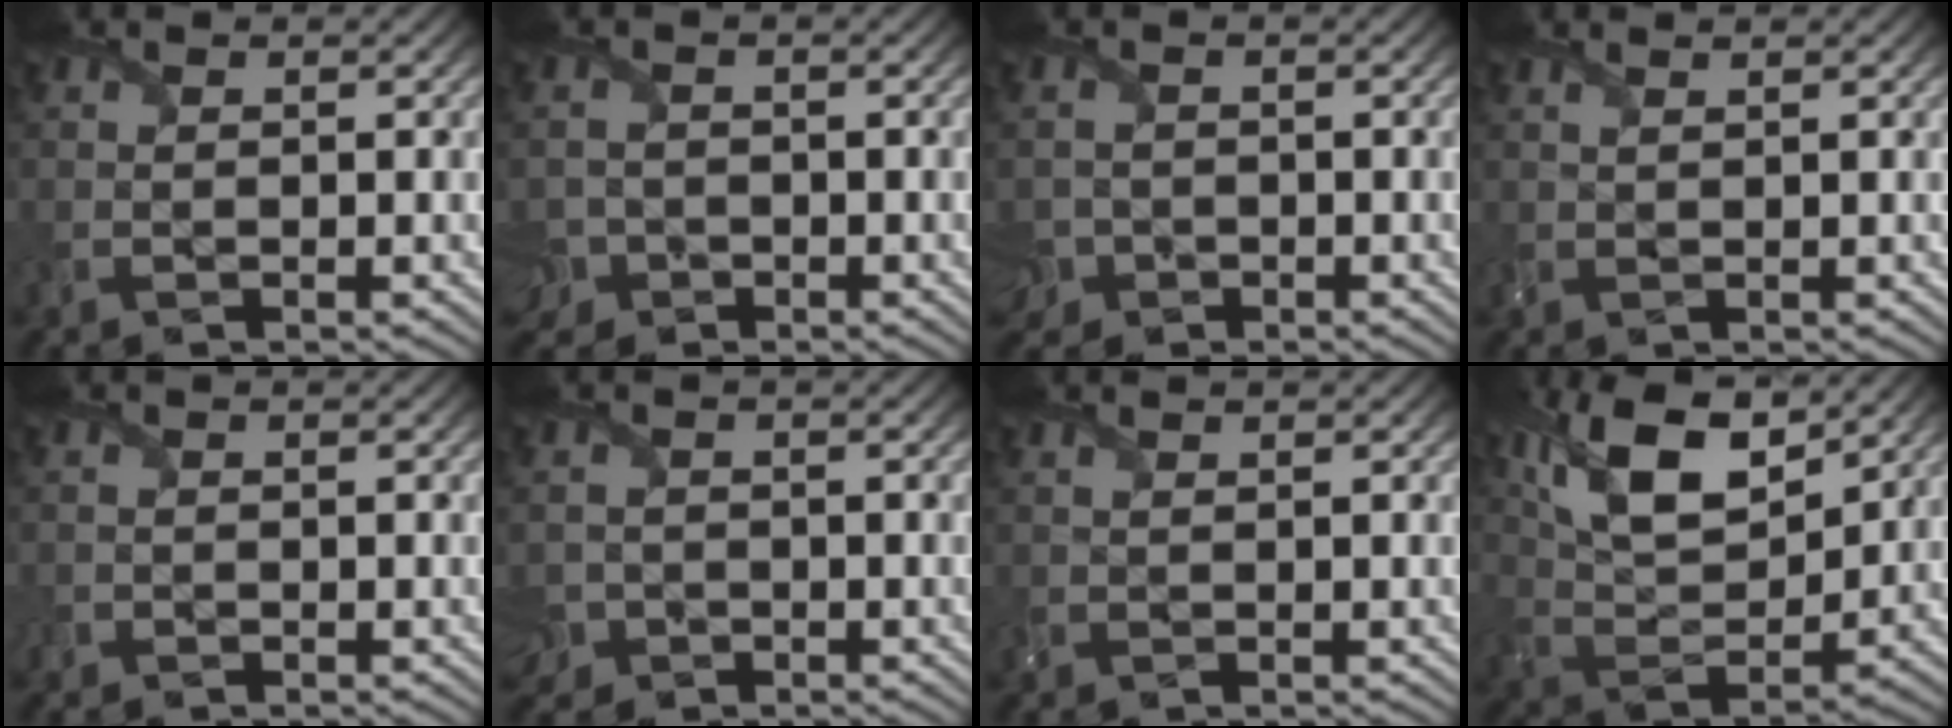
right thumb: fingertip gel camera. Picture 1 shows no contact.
{"total": 3.5, "force": [-2.1, 2.7, 0.9], "torque": [-0.025, -0.004, -0.041]}
{"total": 3.1, "force": [-1.8, 2.5, 0.8], "torque": [-0.024, -0.006, -0.037]}
{"total": 0.9, "force": [0.7, 0.1, 0.6], "torque": [-0.018, 0.001, 0.012]}
{"total": 0.6, "force": [-0.4, 0.5, 0.0], "torque": [0.000, -0.005, -0.008]}
{"total": 2.8, "force": [-1.4, 2.2, 0.7], "torque": [-0.028, -0.012, -0.030]}
{"total": 0.6, "force": [0.5, 0.1, 0.4], "torque": [-0.015, 0.003, 0.007]}
{"total": 14.1, "force": [8.4, 5.9, 9.8], "torque": [-0.209, 0.017, 0.136]}